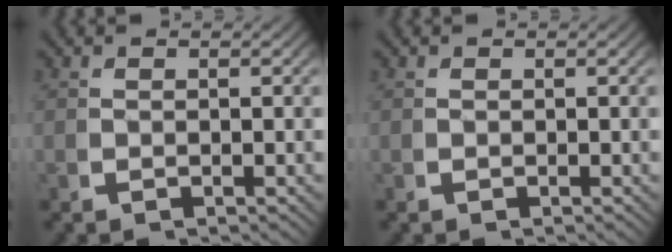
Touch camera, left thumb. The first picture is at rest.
{"total": 0.0}